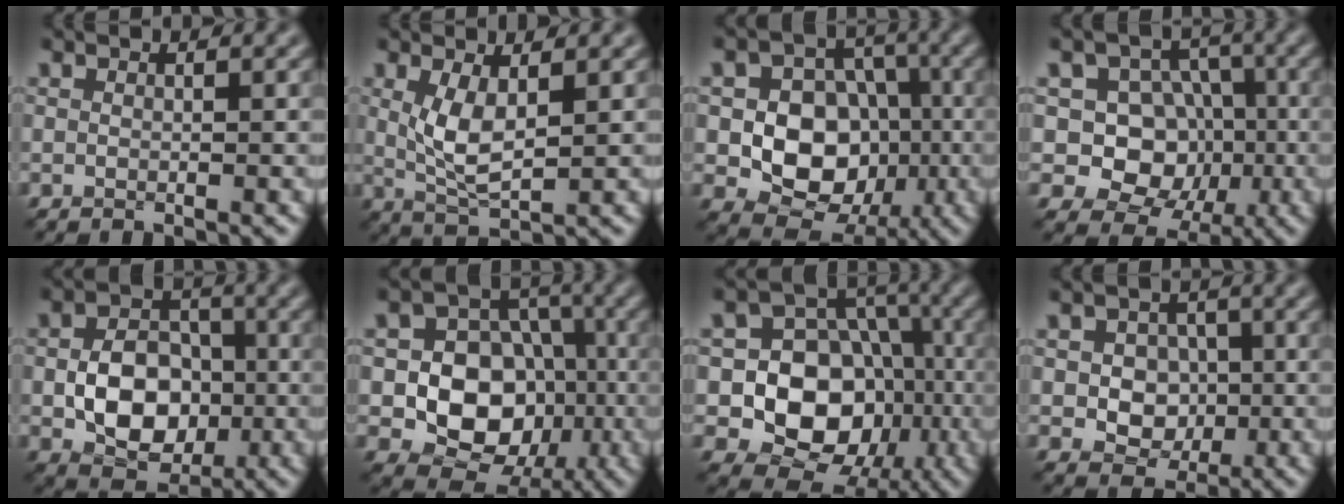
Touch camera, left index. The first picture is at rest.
{"total": 3.6, "force": [0.6, 1.3, 3.3], "torque": [-0.077, -0.006, 0.016]}
{"total": 8.8, "force": [-1.7, 7.0, 5.2], "torque": [-0.066, 0.003, -0.050]}
{"total": 8.7, "force": [-1.2, 7.7, 4.0], "torque": [-0.056, 0.013, -0.049]}
{"total": 7.0, "force": [-1.5, 5.0, 4.7], "torque": [-0.077, 0.002, -0.029]}
{"total": 9.7, "force": [-2.3, 7.6, 5.7], "torque": [-0.086, 0.000, -0.055]}
{"total": 11.4, "force": [-2.4, 9.2, 6.3], "torque": [-0.095, -0.004, -0.068]}
{"total": 4.5, "force": [-0.4, 3.8, 2.5], "torque": [-0.025, 0.008, -0.022]}